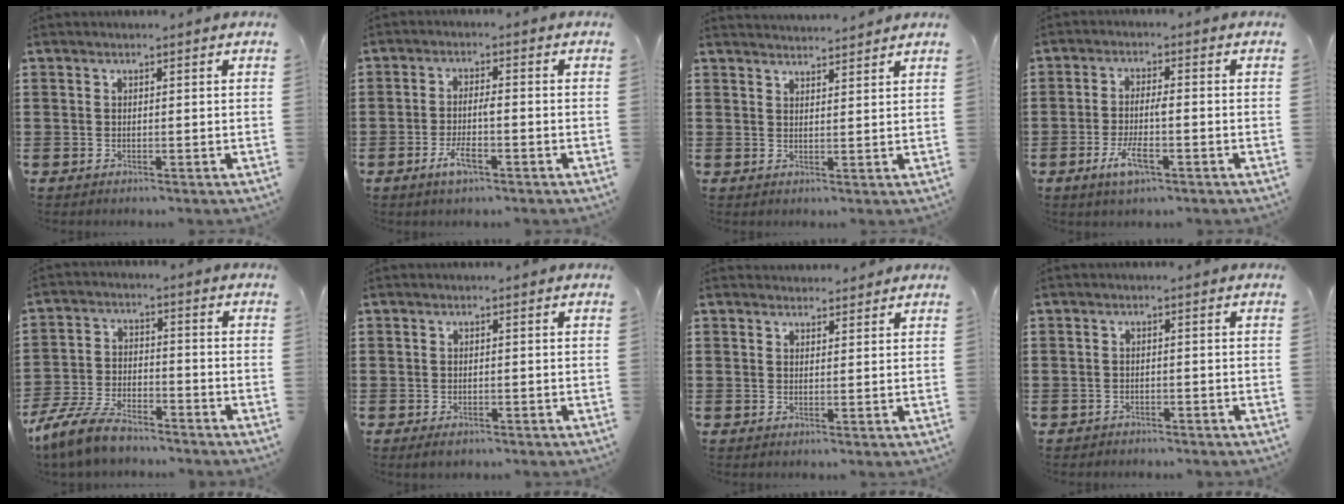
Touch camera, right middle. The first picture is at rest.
{"total": 3.9, "force": [-1.7, 1.0, 3.3], "torque": [-0.069, 0.001, -0.036]}
{"total": 2.4, "force": [2.4, -0.1, 0.0], "torque": [-0.006, -0.004, 0.046]}
{"total": 5.0, "force": [-2.0, 1.2, 4.4], "torque": [-0.092, -0.003, -0.043]}
{"total": 7.8, "force": [-6.7, 2.0, 3.5], "torque": [-0.090, 0.005, -0.134]}
{"total": 0.9, "force": [-0.7, 0.4, 0.4], "torque": [-0.009, -0.003, -0.013]}
{"total": 1.9, "force": [1.8, 0.7, 0.0], "torque": [0.004, 0.001, 0.034]}
{"total": 1.2, "force": [-1.1, 0.3, -0.1], "torque": [-0.001, 0.002, -0.026]}